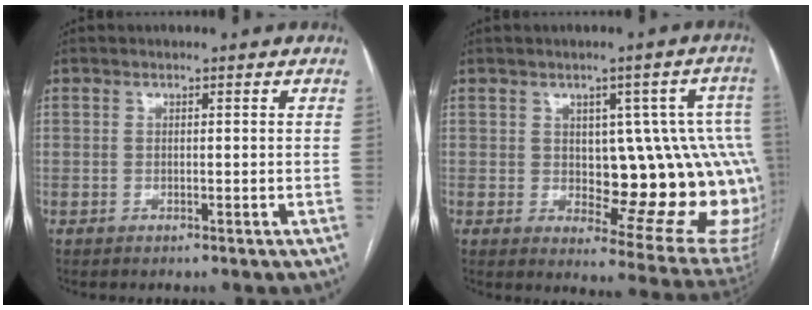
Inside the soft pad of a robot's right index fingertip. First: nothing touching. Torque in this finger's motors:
{"motor_torque": [0.33, 0.10, 0.17, 0.03]}